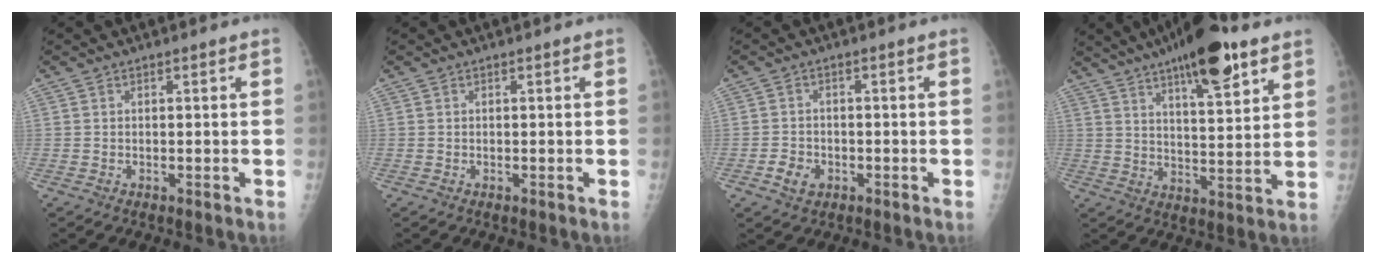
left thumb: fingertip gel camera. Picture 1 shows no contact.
{"total": 0.0}
{"total": 3.5, "force": [-1.4, 2.7, 1.7], "torque": [-0.023, 0.004, -0.021]}
{"total": 16.7, "force": [10.0, 4.9, 12.4], "torque": [-0.167, -0.040, 0.156]}